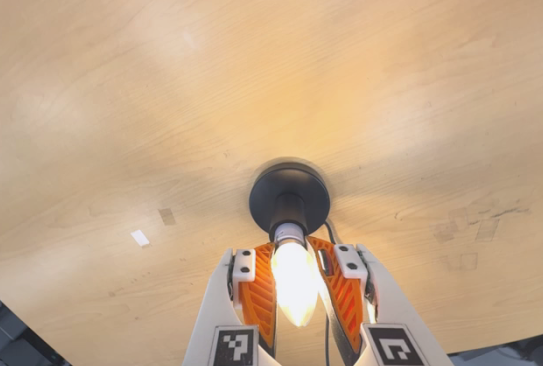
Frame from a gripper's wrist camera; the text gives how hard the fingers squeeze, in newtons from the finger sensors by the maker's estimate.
{"total": 21.8, "left": 22.6, "right": 21.0}